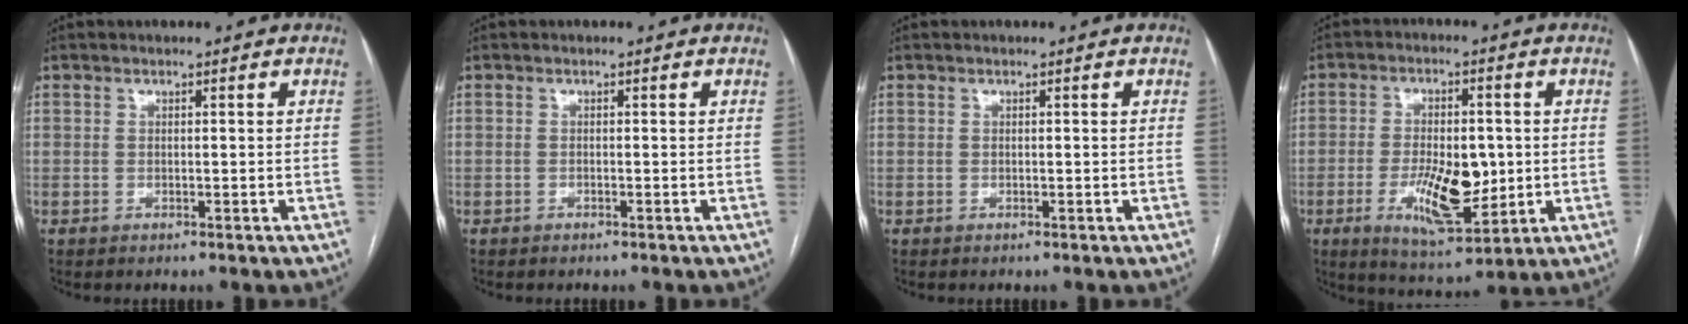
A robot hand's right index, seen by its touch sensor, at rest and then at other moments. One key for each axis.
{"total": 0.0}
{"total": 0.0}
{"total": 7.5, "fx": -0.8, "fy": 3.4, "fz": 6.7, "tx": -0.105, "ty": -0.006, "tz": -0.002}